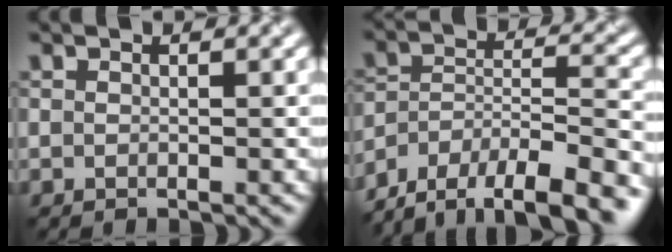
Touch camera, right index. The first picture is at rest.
{"total": 12.7, "force": [-10.4, 5.1, 5.2], "torque": [-0.081, 0.007, -0.153]}